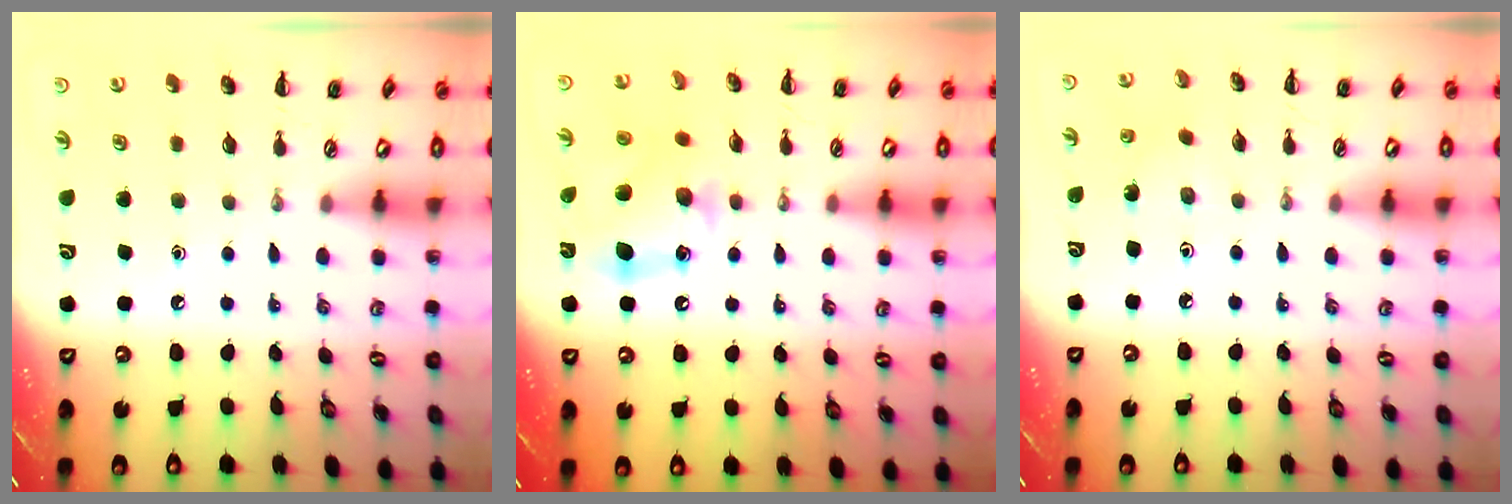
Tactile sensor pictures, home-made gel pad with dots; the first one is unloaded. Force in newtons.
{"total": 13.0, "press": 12.9, "slide": 1.7}
{"total": 1.5, "press": 1.4, "slide": 0.5}